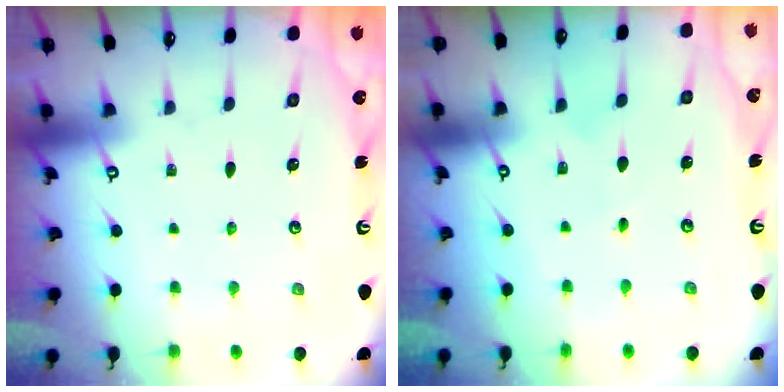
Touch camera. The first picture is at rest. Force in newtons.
{"total": 3.0, "press": 3.0, "slide": 0.3}